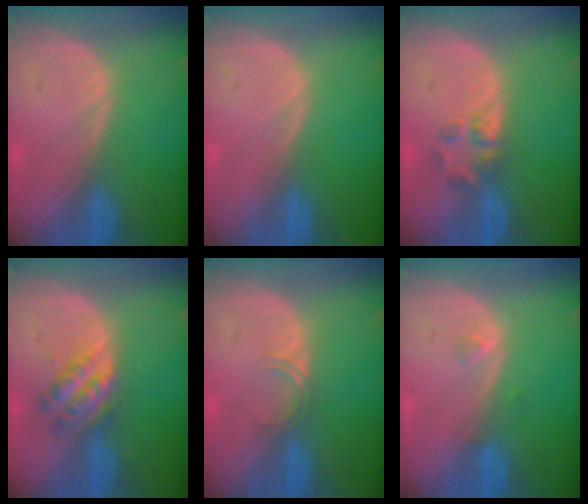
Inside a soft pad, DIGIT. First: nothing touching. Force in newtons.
{"total": 0.0}
{"total": 2.7, "press": 2.6, "slide": 0.9}
{"total": 5.3, "press": 4.9, "slide": 2.0}
{"total": 1.7, "press": 1.7, "slide": 0.3}
{"total": 1.0, "press": 1.0, "slide": 0.2}